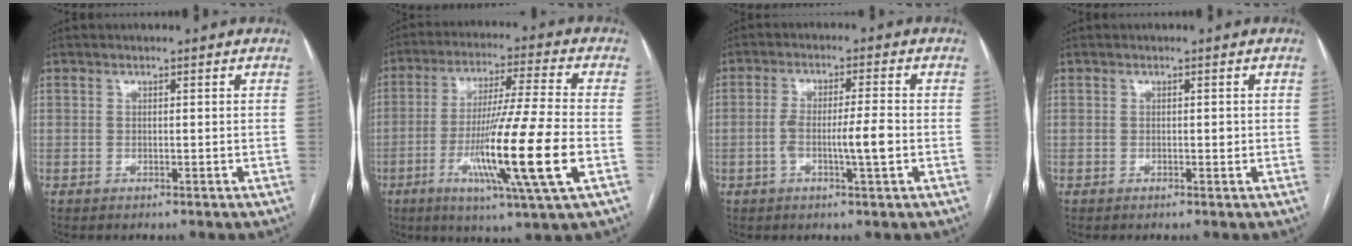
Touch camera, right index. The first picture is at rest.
{"total": 17.3, "force": [-4.8, -1.1, 16.6], "torque": [-0.310, -0.026, -0.090]}
{"total": 6.8, "force": [-1.7, 0.2, 6.6], "torque": [-0.122, 0.006, -0.029]}
{"total": 0.7, "force": [0.0, 0.3, 0.6], "torque": [-0.008, -0.001, 0.000]}